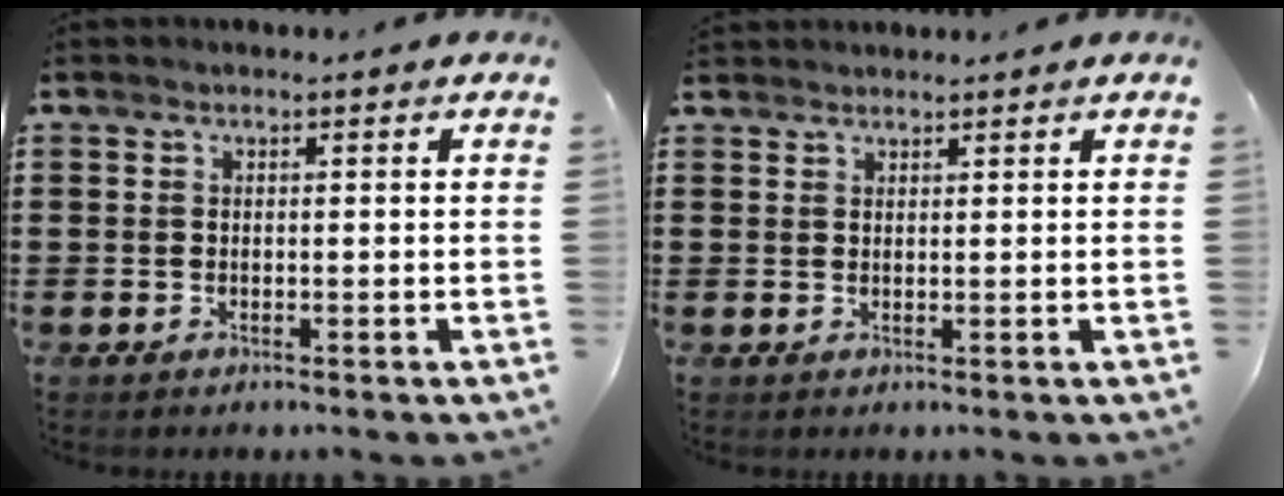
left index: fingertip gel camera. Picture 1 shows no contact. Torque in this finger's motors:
{"motor_torque": [0.01, -0.01, -0.08, 0.01]}